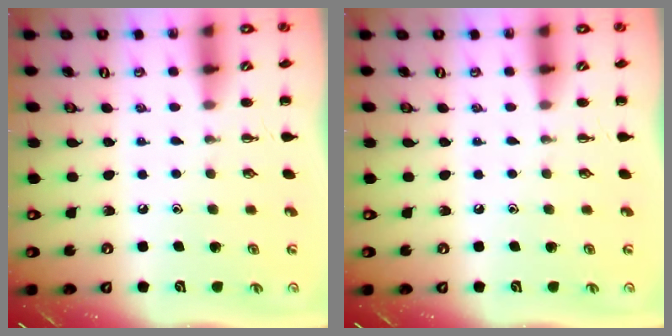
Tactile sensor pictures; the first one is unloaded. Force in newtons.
{"total": 0.0}